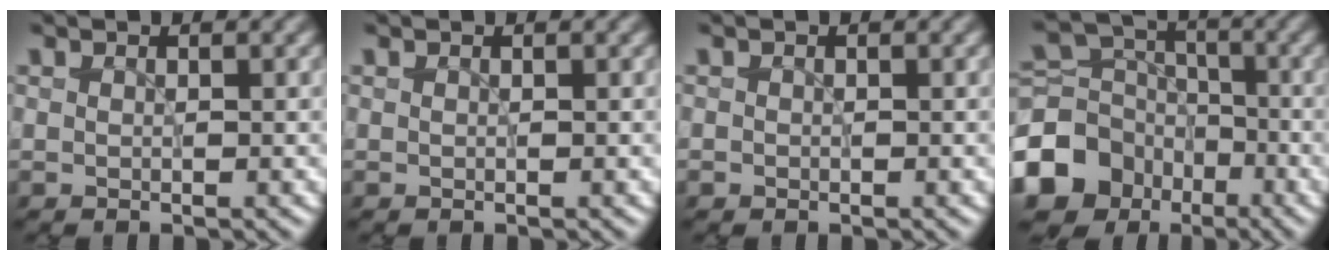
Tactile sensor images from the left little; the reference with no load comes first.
{"total": 0.0}
{"total": 0.0}
{"total": 10.3, "force": [-5.2, 8.2, 3.5], "torque": [-0.099, -0.008, -0.109]}